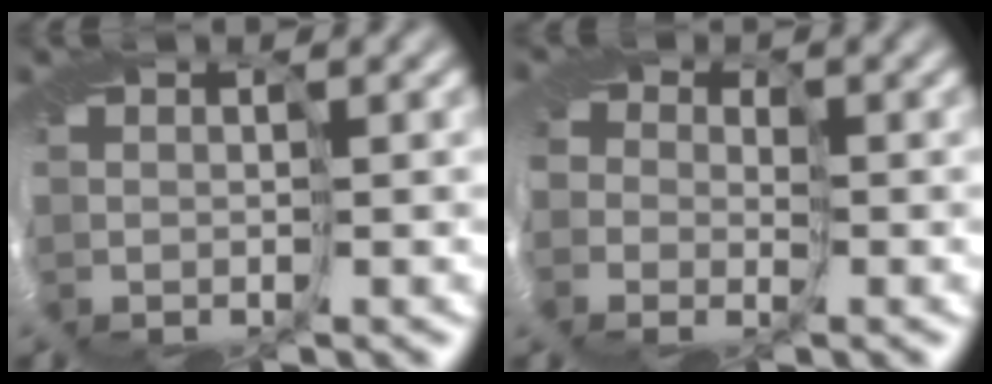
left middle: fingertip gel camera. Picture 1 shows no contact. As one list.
[{"total": 3.1, "force": [-0.6, 3.0, 0.7], "torque": [-0.003, -0.009, -0.029]}]